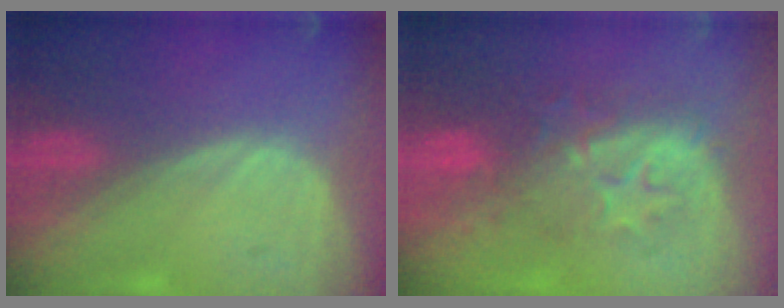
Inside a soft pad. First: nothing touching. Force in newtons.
{"total": 8.1, "press": 8.1, "slide": 0.8}